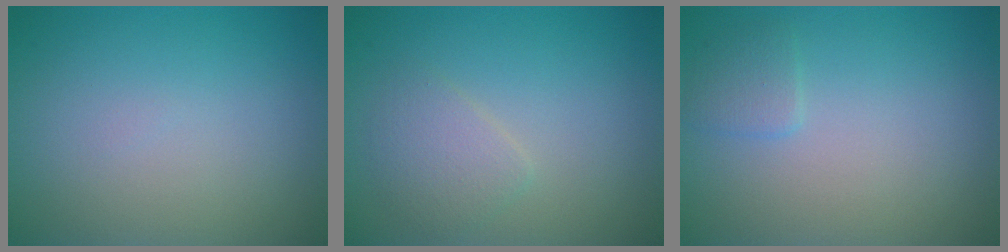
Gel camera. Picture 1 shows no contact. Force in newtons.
{"total": 2.0, "press": 2.0, "slide": 0.0}
{"total": 1.2, "press": 1.2, "slide": 0.1}